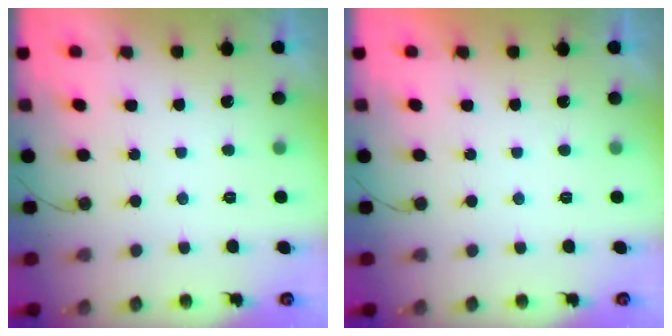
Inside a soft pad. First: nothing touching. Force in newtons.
{"total": 1.9, "press": 1.9, "slide": 0.1}